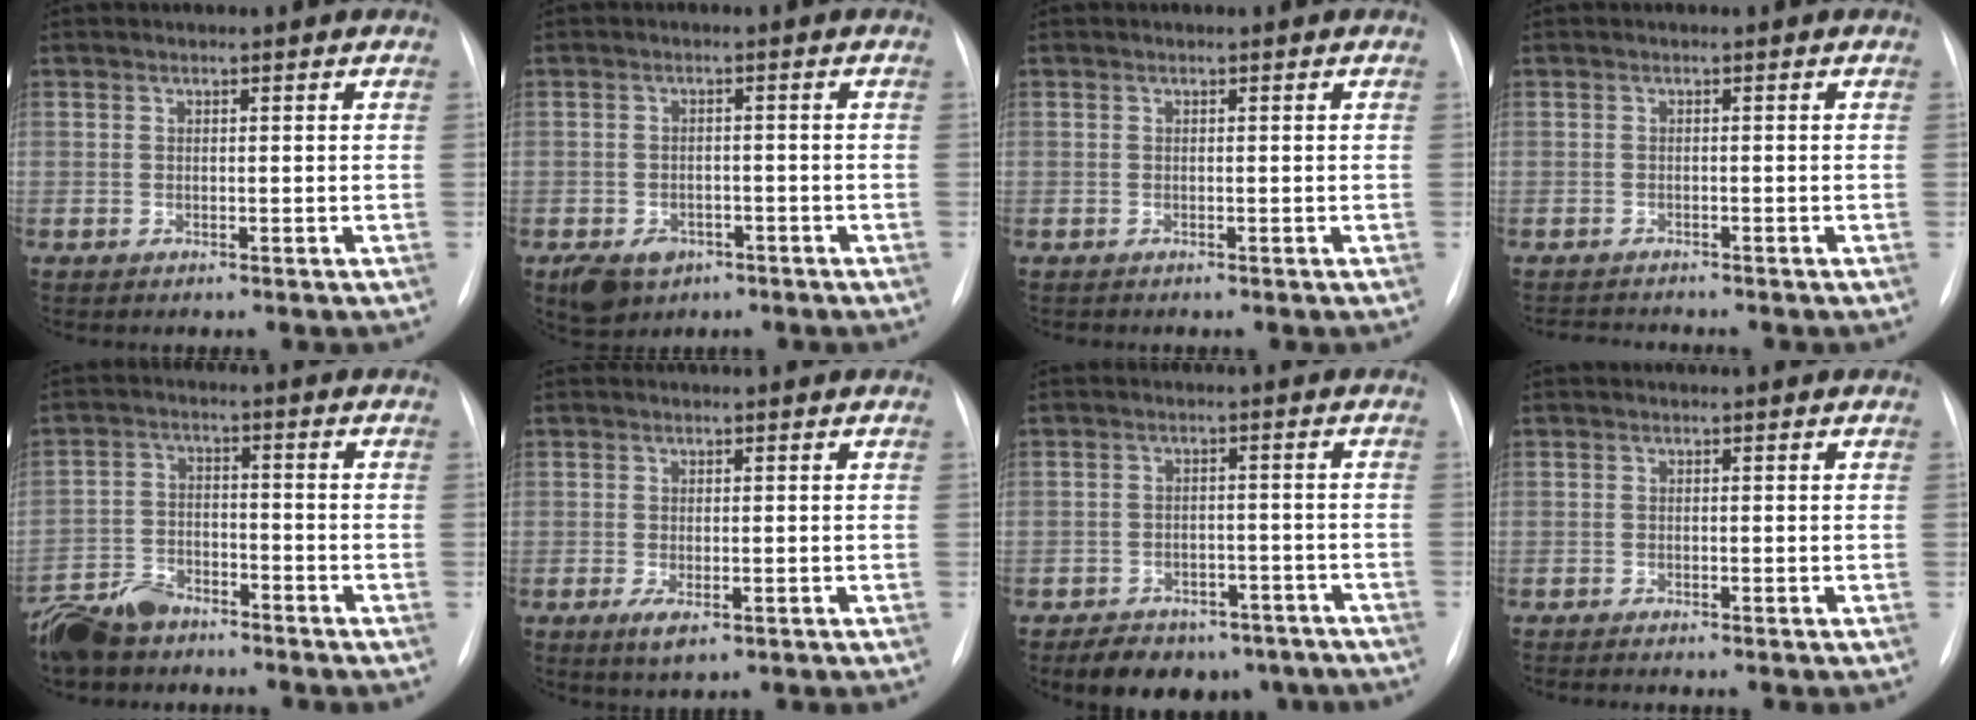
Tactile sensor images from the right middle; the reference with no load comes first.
{"total": 5.8, "force": [-3.3, 4.1, 2.4], "torque": [-0.041, -0.001, -0.043]}
{"total": 0.0}
{"total": 2.9, "force": [-2.9, 0.2, 0.3], "torque": [-0.002, -0.010, -0.044]}
{"total": 7.9, "force": [-6.8, 3.1, 2.5], "torque": [-0.059, -0.017, -0.129]}
{"total": 2.8, "force": [-1.2, 1.0, 2.4], "torque": [-0.041, -0.005, -0.013]}
{"total": 12.0, "force": [-9.1, 6.5, 4.3], "torque": [-0.054, 0.011, -0.113]}
{"total": 2.2, "force": [-1.9, 0.0, 1.1], "torque": [-0.014, -0.006, -0.024]}